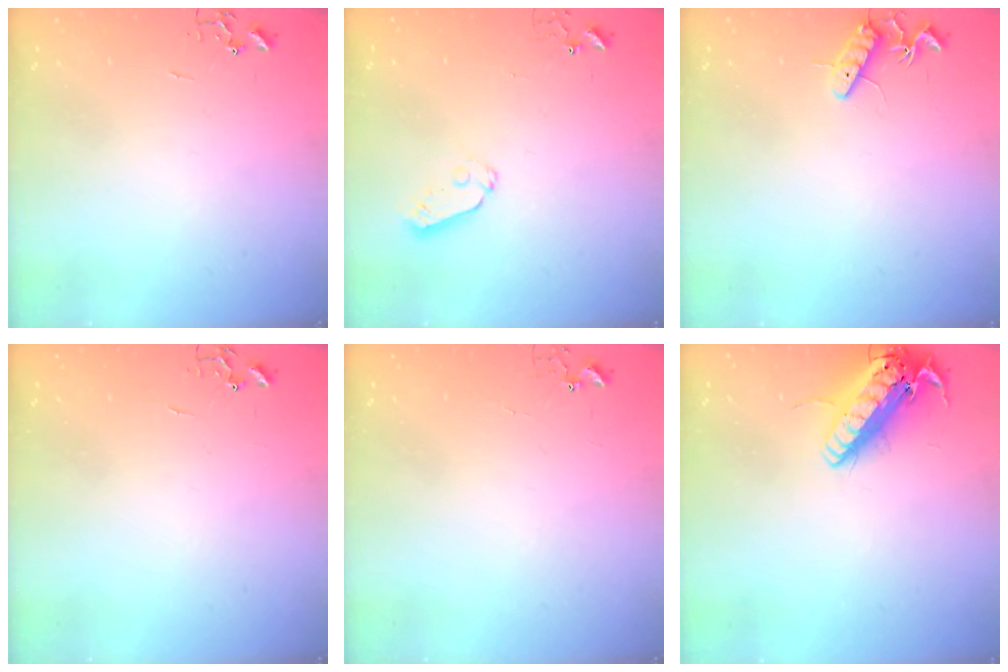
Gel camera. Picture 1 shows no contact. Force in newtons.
{"total": 5.5, "press": 5.5, "slide": 0.6}
{"total": 10.7, "press": 10.7, "slide": 0.3}
{"total": 0.0}
{"total": 2.9, "press": 2.9, "slide": 0.4}
{"total": 18.2, "press": 17.9, "slide": 3.4}